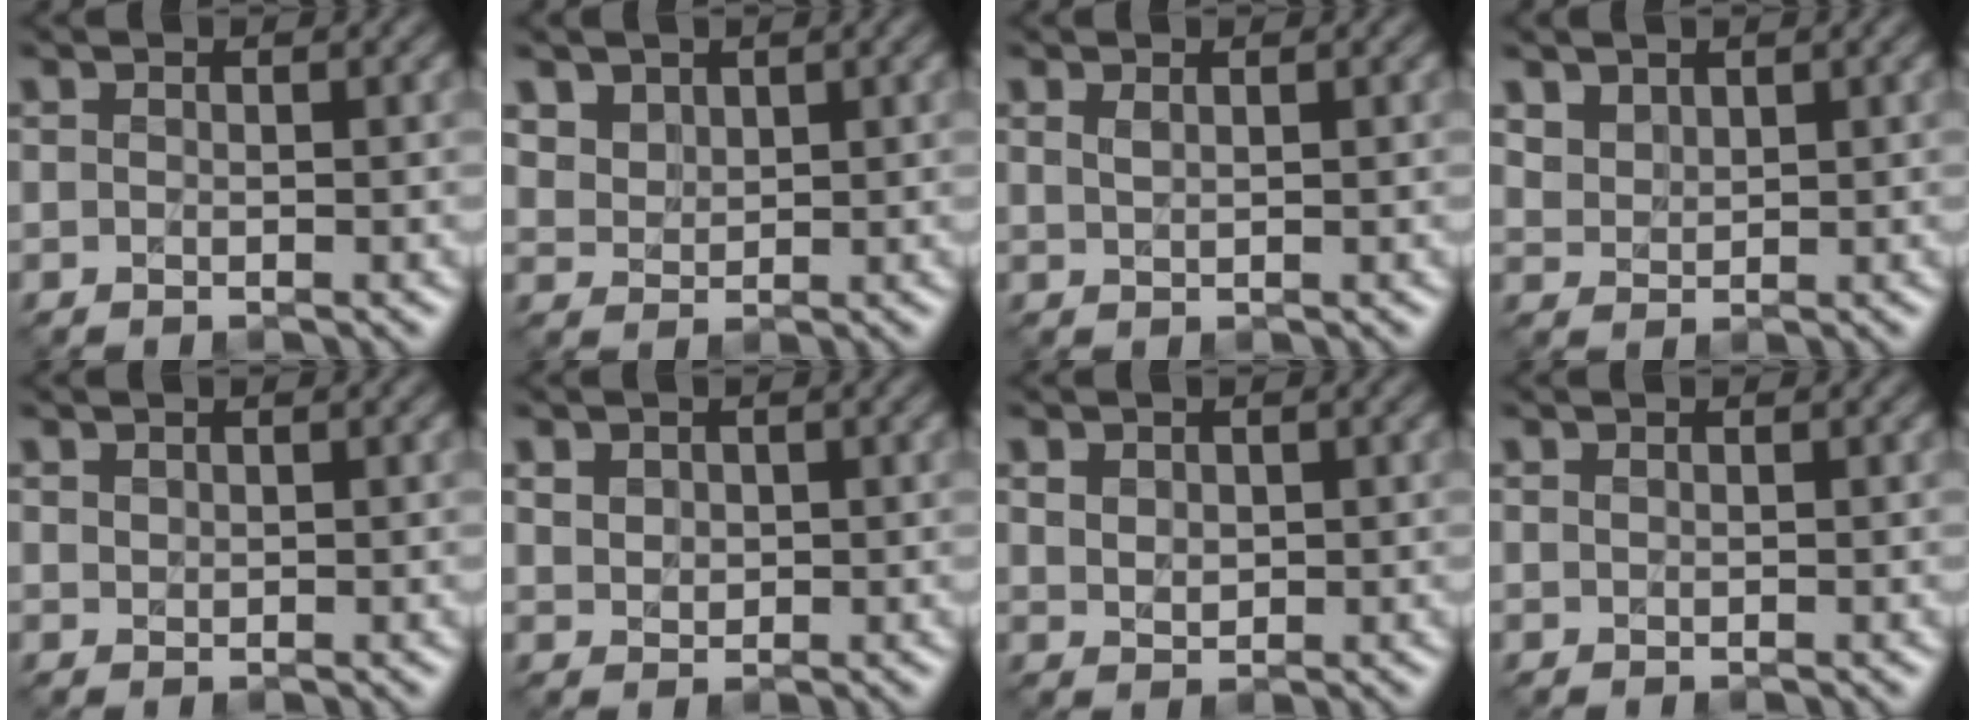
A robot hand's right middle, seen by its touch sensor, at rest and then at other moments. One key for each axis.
{"total": 3.0, "fx": 2.1, "fy": 2.0, "fz": 1.0, "tx": -0.035, "ty": 0.000, "tz": 0.053}
{"total": 0.6, "fx": 0.4, "fy": 0.2, "fz": 0.4, "tx": -0.006, "ty": -0.001, "tz": 0.013}
{"total": 2.2, "fx": 1.7, "fy": 1.3, "fz": 0.7, "tx": -0.022, "ty": -0.005, "tz": 0.048}
{"total": 0.5, "fx": 0.5, "fy": 0.3, "fz": 0.0, "tx": -0.001, "ty": -0.003, "tz": 0.016}
{"total": 1.9, "fx": 0.9, "fy": 1.5, "fz": 0.8, "tx": -0.019, "ty": 0.006, "tz": 0.021}
{"total": 1.6, "fx": 0.6, "fy": 1.2, "fz": 0.8, "tx": -0.015, "ty": -0.006, "tz": 0.021}
{"total": 0.0}